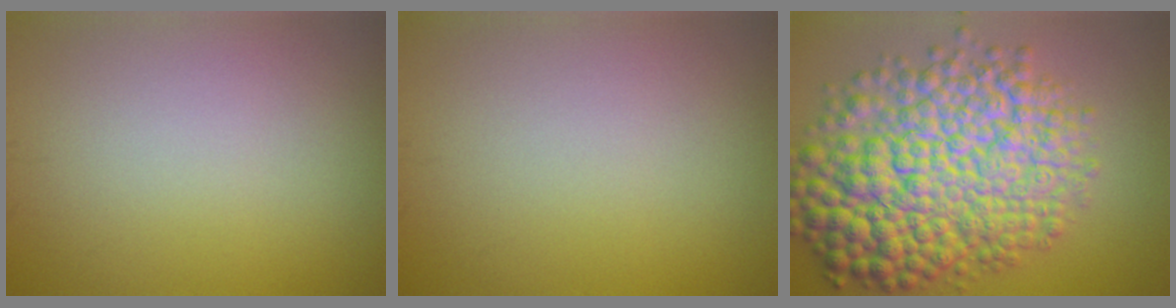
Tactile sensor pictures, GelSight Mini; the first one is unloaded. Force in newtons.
{"total": 0.0}
{"total": 13.0, "press": 13.0, "slide": 0.3}